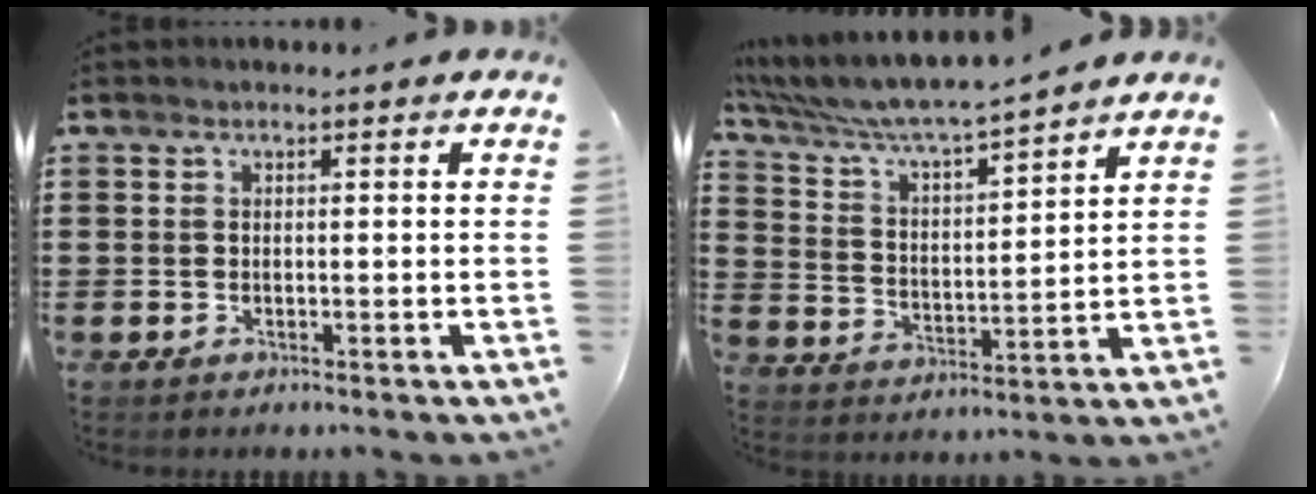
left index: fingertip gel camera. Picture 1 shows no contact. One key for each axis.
{"total": 5.6, "fx": 5.3, "fy": -0.3, "fz": 1.9, "tx": -0.061, "ty": -0.038, "tz": 0.085}